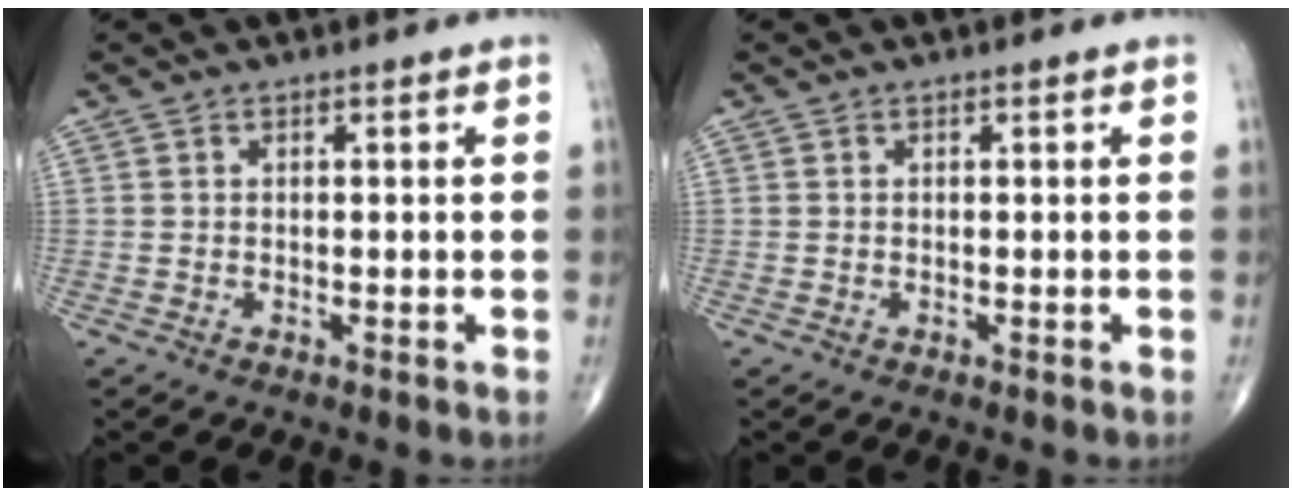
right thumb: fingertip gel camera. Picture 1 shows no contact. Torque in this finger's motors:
{"motor_torque": [-0.03, 0.03, -0.08, -0.08, 0.00]}